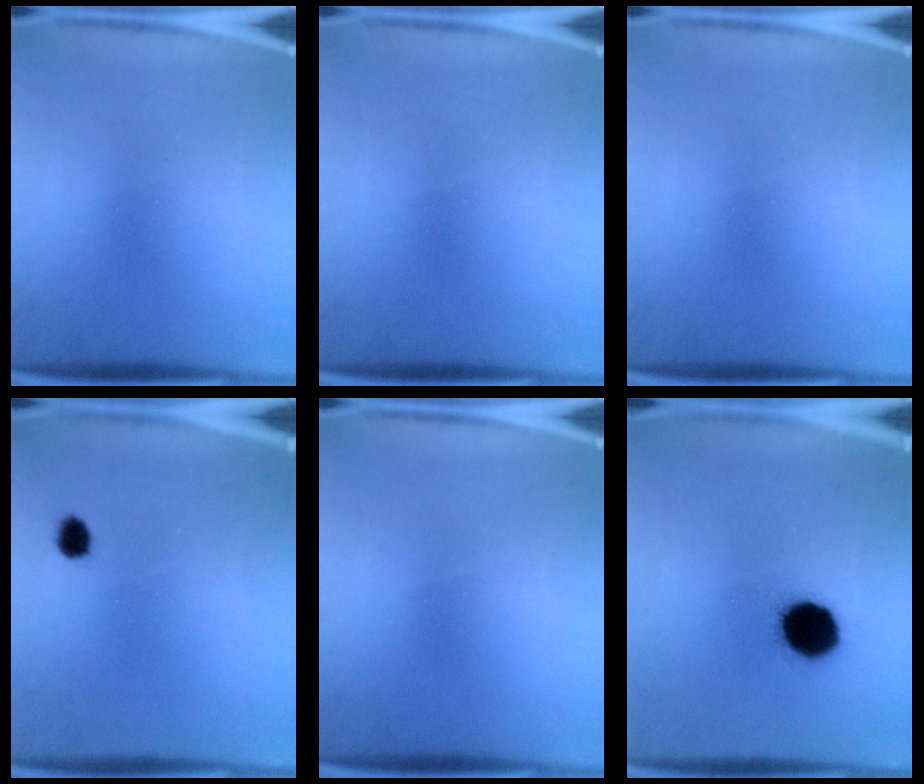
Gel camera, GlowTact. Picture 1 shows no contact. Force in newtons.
{"total": 0.0}
{"total": 0.0}
{"total": 2.5}
{"total": 0.0}
{"total": 12.1}